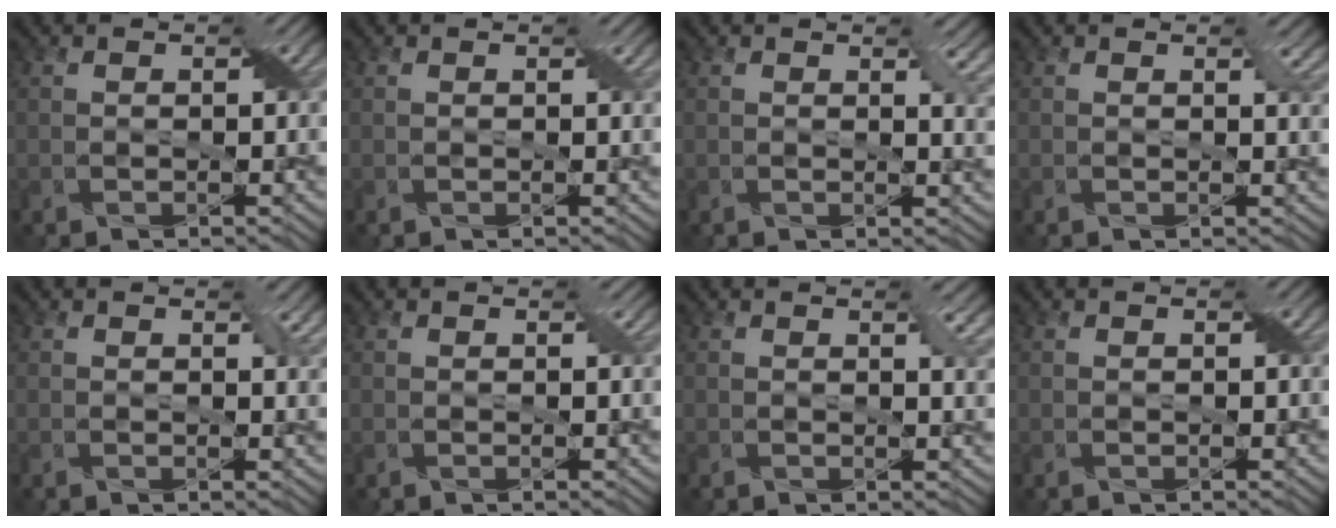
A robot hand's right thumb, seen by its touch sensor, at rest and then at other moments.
{"total": 0.0}
{"total": 2.5, "force": [1.3, 0.8, 2.0], "torque": [-0.033, -0.004, 0.023]}
{"total": 1.2, "force": [0.8, 0.2, 0.9], "torque": [-0.013, -0.004, 0.015]}
{"total": 1.2, "force": [0.7, 0.4, 0.8], "torque": [-0.013, -0.004, 0.014]}
{"total": 0.0}
{"total": 1.8, "force": [1.0, 0.3, 1.4], "torque": [-0.022, -0.002, 0.019]}
{"total": 0.0}